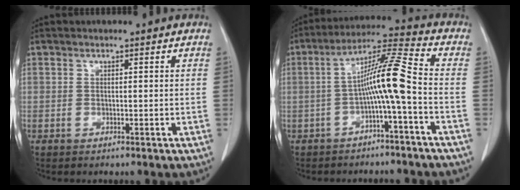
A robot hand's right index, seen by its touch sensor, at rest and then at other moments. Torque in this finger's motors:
{"motor_torque": [1.32, -0.45, 0.77, 0.21]}